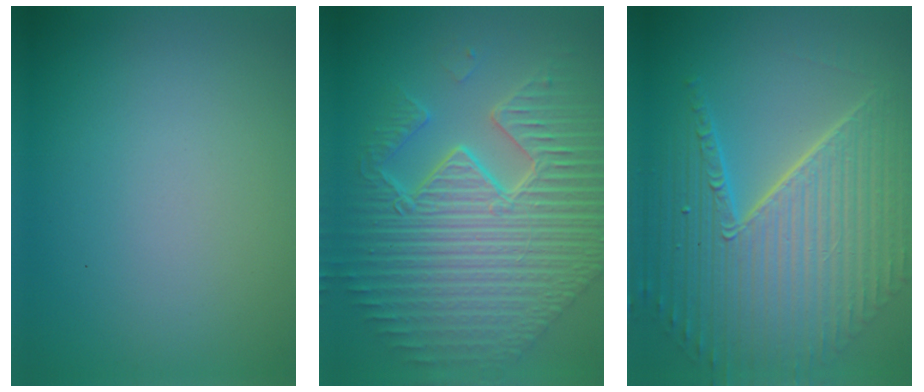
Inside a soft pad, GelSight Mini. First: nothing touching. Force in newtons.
{"total": 11.7, "press": 7.5, "slide": 9.0}
{"total": 10.9, "press": 7.1, "slide": 8.3}